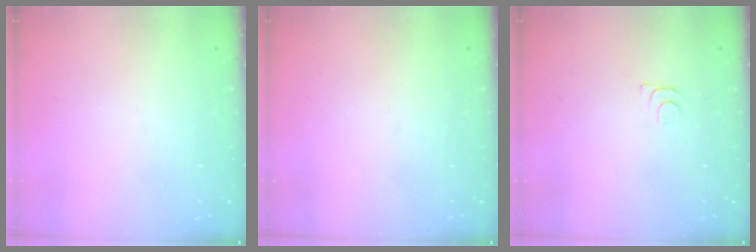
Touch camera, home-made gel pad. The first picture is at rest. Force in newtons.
{"total": 0.0}
{"total": 7.2, "press": 7.1, "slide": 0.8}